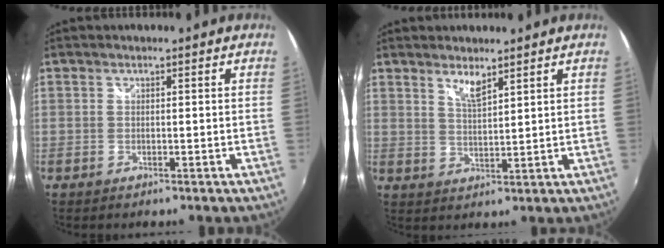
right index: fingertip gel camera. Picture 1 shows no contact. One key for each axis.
{"total": 3.6, "fx": 2.8, "fy": 0.5, "fz": 2.1, "tx": -0.037, "ty": -0.002, "tz": 0.049}